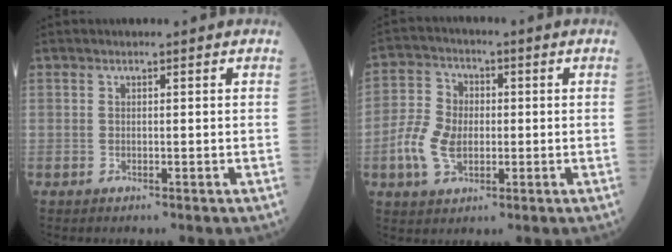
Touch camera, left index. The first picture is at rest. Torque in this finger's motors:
{"motor_torque": [0.82, 0.02, 0.22, 0.07]}